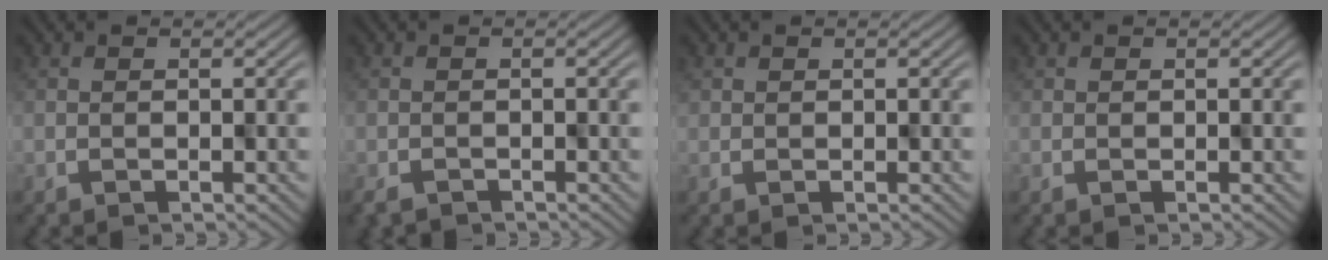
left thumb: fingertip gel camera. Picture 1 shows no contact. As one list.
[{"total": 2.2, "force": [-2.0, 0.8, 0.6], "torque": [-0.012, -0.008, -0.035]}, {"total": 0.5, "force": [0.1, 0.5, -0.1], "torque": [0.003, -0.003, 0.004]}, {"total": 0.0}]